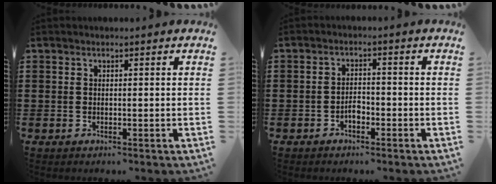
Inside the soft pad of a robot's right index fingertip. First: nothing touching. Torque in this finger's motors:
{"motor_torque": [1.10, 1.04, 0.08, 0.04]}